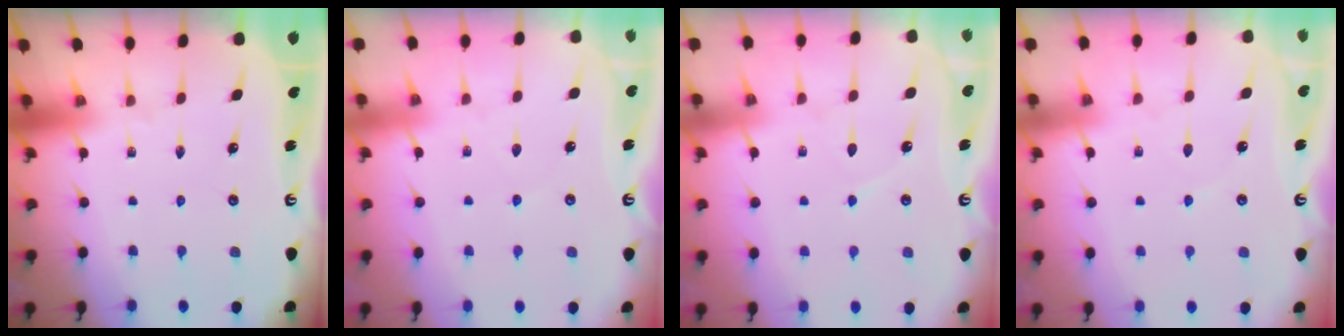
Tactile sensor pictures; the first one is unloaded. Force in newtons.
{"total": 2.5, "press": 2.4, "slide": 0.5}
{"total": 7.1, "press": 7.0, "slide": 0.8}
{"total": 5.2, "press": 5.1, "slide": 0.7}